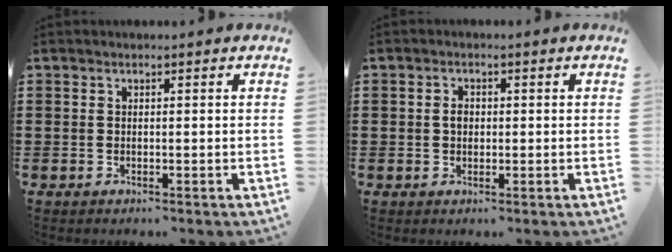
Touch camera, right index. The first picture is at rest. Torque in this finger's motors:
{"motor_torque": [0.45, 0.13, 0.27, 0.05]}